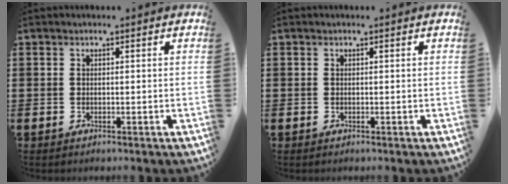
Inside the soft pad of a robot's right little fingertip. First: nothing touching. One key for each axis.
{"total": 0.0}